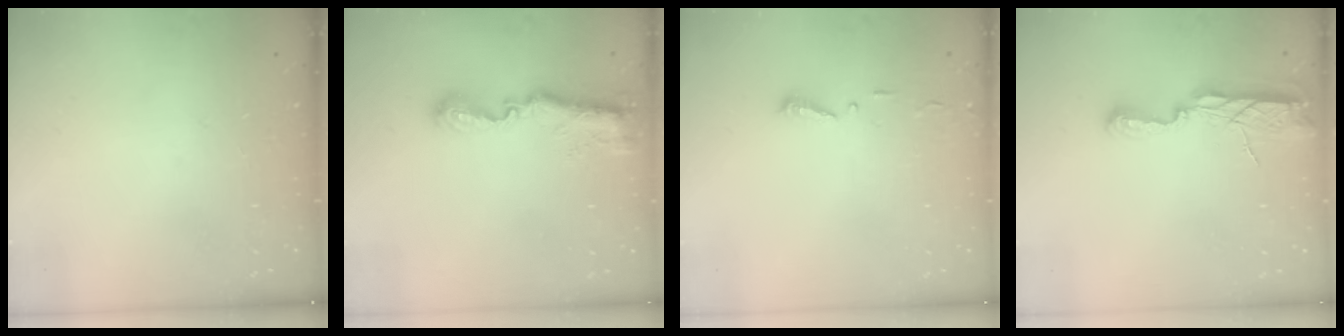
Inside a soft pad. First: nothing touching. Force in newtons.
{"total": 9.2, "press": 9.2, "slide": 0.4}
{"total": 4.7, "press": 4.7, "slide": 0.5}
{"total": 9.3, "press": 8.3, "slide": 4.1}